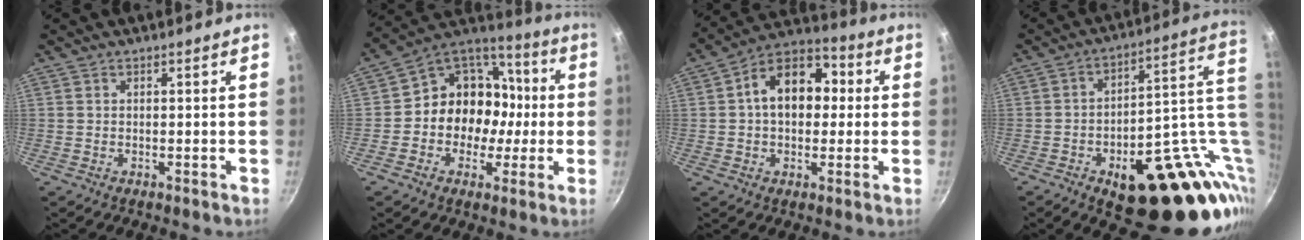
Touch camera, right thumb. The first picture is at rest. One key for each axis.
{"total": 15.7, "fx": -1.3, "fy": 13.3, "fz": 8.2, "tx": -0.076, "ty": 0.048, "tz": -0.032}
{"total": 14.4, "fx": 1.7, "fy": 10.0, "fz": 10.2, "tx": -0.112, "ty": 0.032, "tz": 0.006}
{"total": 28.5, "fx": -4.5, "fy": 14.4, "fz": 24.2, "tx": -0.252, "ty": 0.019, "tz": -0.041}